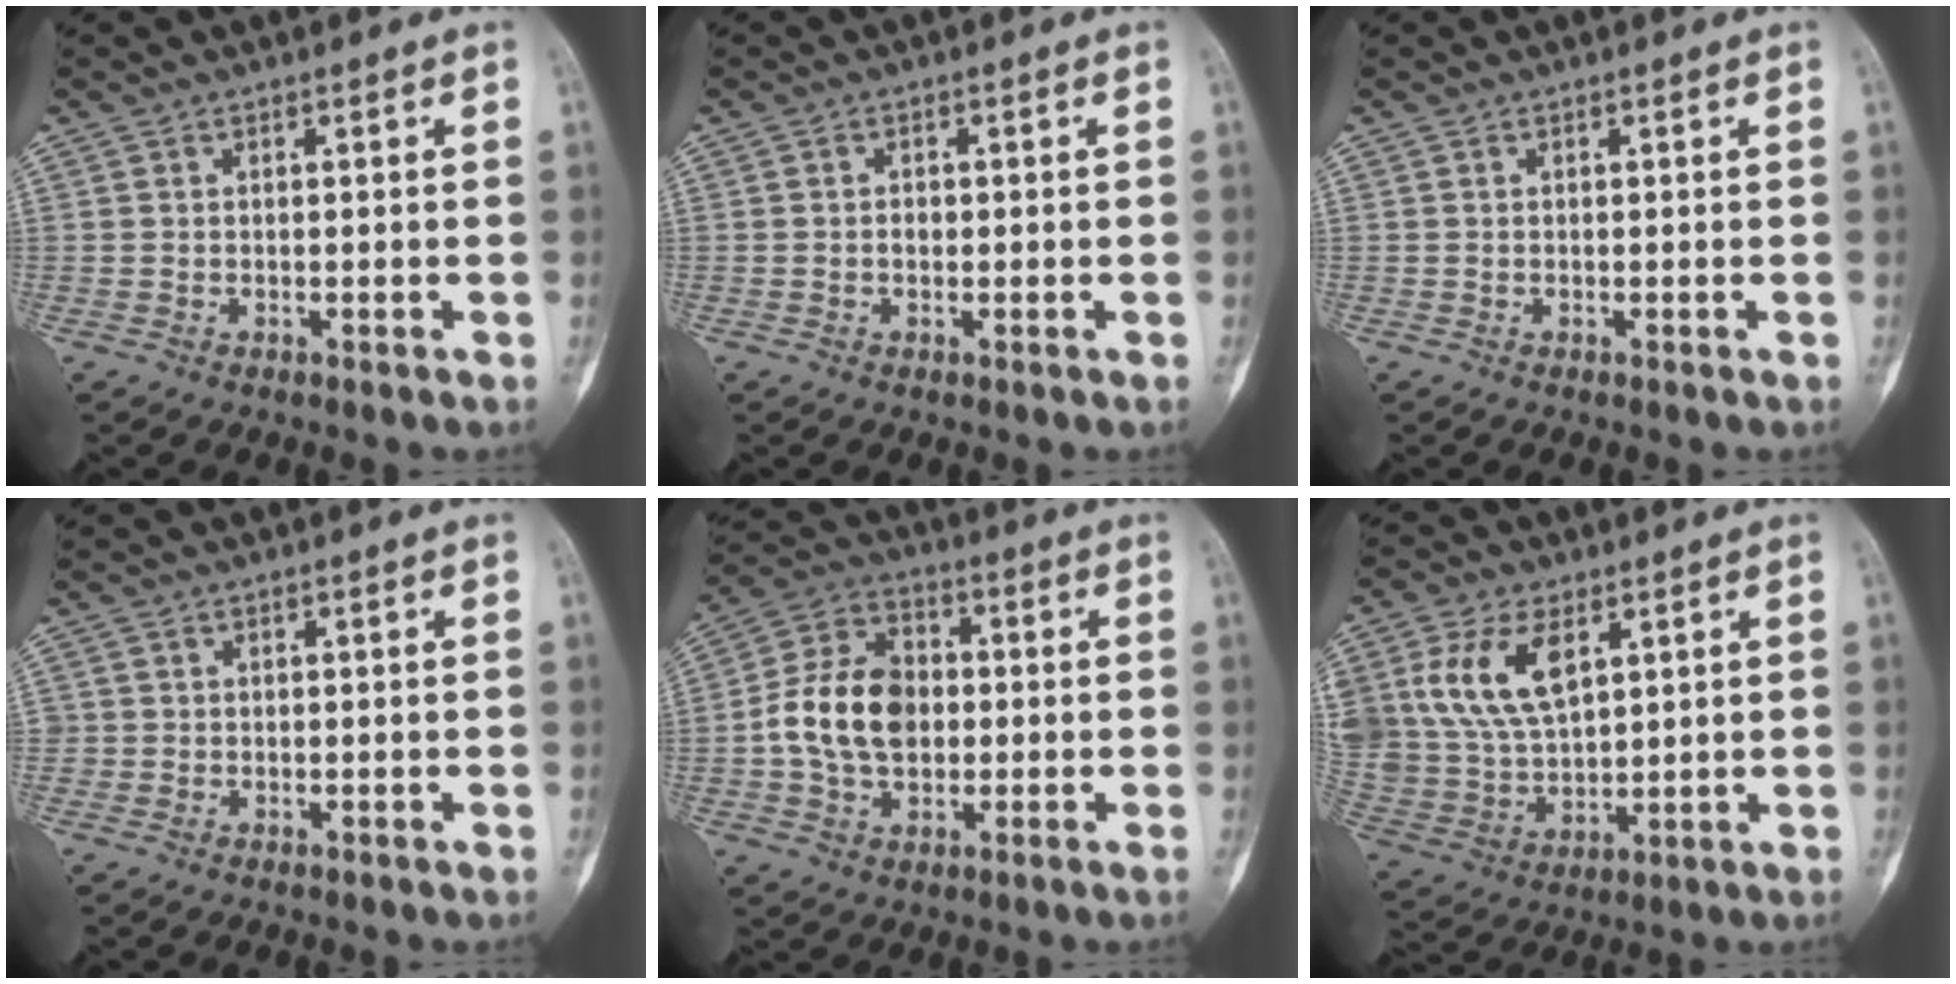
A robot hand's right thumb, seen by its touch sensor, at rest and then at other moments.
{"total": 1.2, "force": [-0.2, 0.9, 0.7], "torque": [-0.004, 0.004, -0.006]}
{"total": 0.0}
{"total": 0.8, "force": [-0.1, 0.7, 0.0], "torque": [0.005, 0.006, -0.004]}
{"total": 13.4, "force": [-0.7, 9.3, 9.6], "torque": [-0.165, 0.027, -0.018]}
{"total": 14.6, "force": [5.6, 8.6, 10.4], "torque": [-0.199, -0.011, 0.125]}